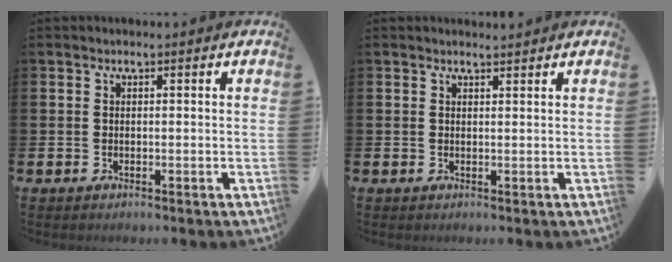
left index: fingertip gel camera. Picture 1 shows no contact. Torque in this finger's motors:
{"motor_torque": [-0.18, -0.10, -0.06, -0.01]}